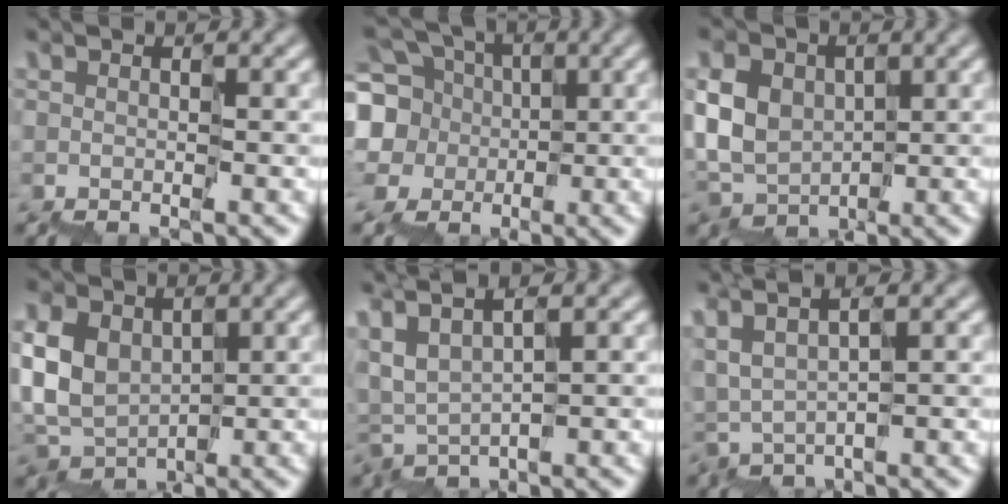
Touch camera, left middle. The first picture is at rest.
{"total": 7.8, "force": [0.9, 7.2, 2.9], "torque": [-0.094, 0.031, -0.013]}
{"total": 6.0, "force": [0.9, 5.0, 3.2], "torque": [-0.060, 0.023, -0.005]}
{"total": 4.7, "force": [0.9, 3.8, 2.6], "torque": [-0.065, 0.016, 0.004]}
{"total": 2.6, "force": [1.7, 0.3, 1.9], "torque": [-0.061, 0.009, 0.037]}
{"total": 2.5, "force": [1.8, 0.4, 1.7], "torque": [-0.051, 0.009, 0.040]}